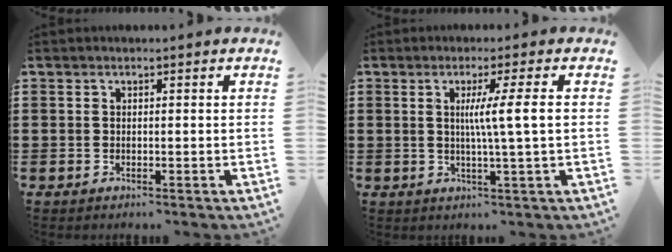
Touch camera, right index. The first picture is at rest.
{"total": 6.2, "force": [0.8, -0.7, 6.1], "torque": [-0.115, -0.008, 0.006]}